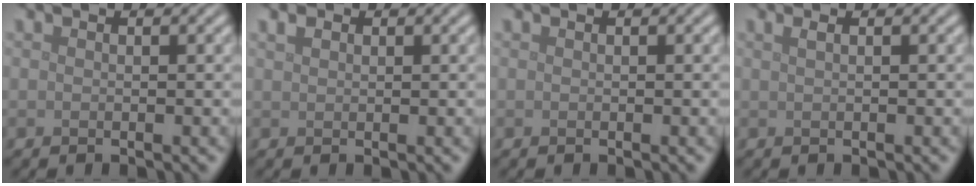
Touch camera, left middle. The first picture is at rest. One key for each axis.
{"total": 1.1, "fx": 0.6, "fy": 0.7, "fz": 0.5, "tx": -0.009, "ty": 0.004, "tz": 0.011}
{"total": 0.0}
{"total": 1.2, "fx": 0.6, "fy": 0.5, "fz": 1.0, "tx": -0.012, "ty": 0.000, "tz": 0.005}